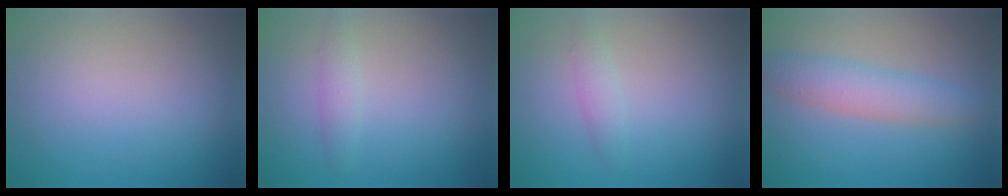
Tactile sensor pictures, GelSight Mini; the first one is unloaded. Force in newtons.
{"total": 1.4, "press": 1.4, "slide": 0.0}
{"total": 1.4, "press": 1.4, "slide": 0.0}
{"total": 3.8, "press": 3.8, "slide": 0.0}